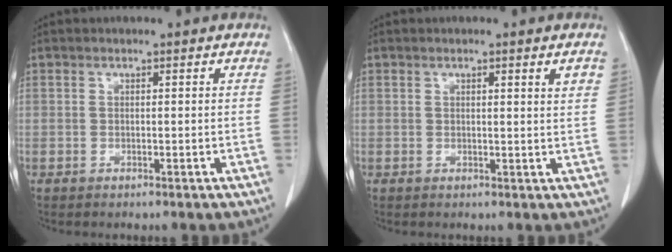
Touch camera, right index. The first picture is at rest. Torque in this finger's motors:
{"motor_torque": [0.02, 0.02, -0.02, 0.00]}